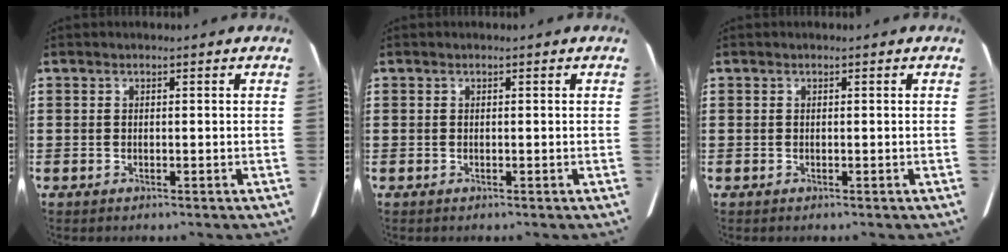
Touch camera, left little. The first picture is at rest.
{"total": 0.0}
{"total": 0.0}